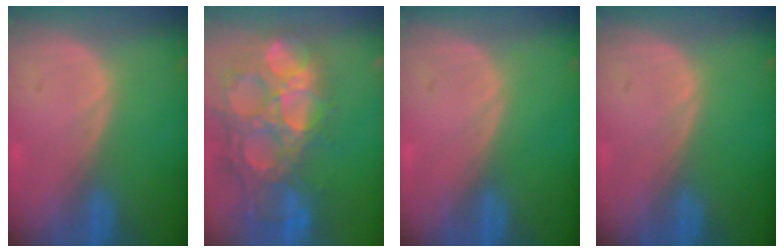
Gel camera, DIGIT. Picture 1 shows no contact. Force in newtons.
{"total": 15.1, "press": 12.5, "slide": 8.5}
{"total": 0.0}
{"total": 0.0}